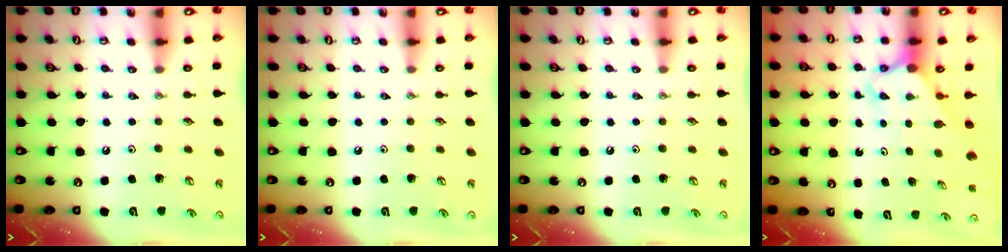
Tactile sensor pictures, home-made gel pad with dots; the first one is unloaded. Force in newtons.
{"total": 0.0}
{"total": 0.0}
{"total": 2.6, "press": 2.6, "slide": 0.2}